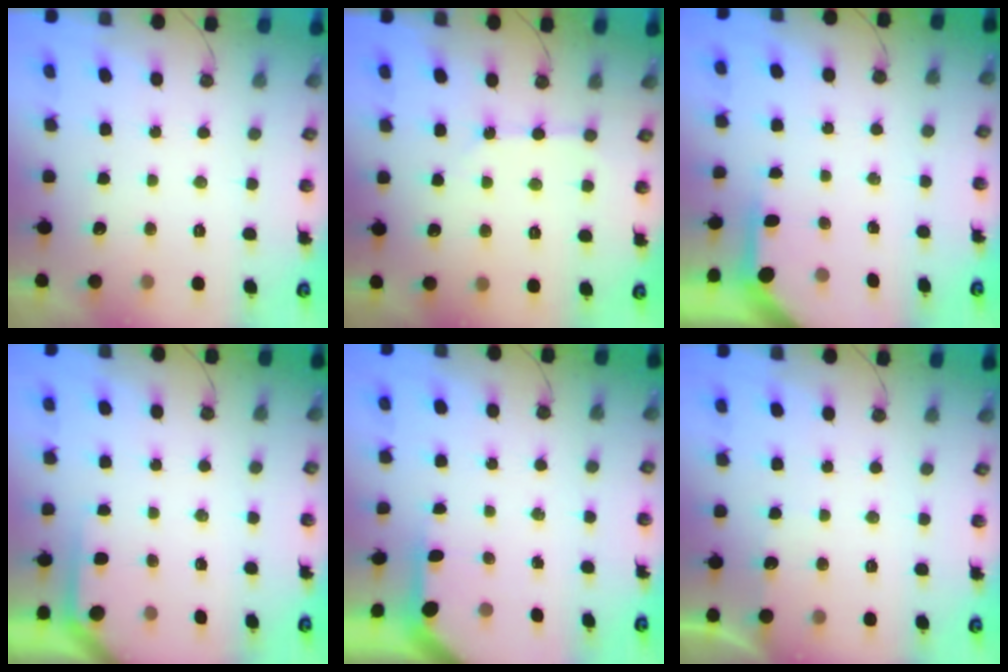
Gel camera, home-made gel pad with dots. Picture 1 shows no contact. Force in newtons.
{"total": 2.1, "press": 2.0, "slide": 0.3}
{"total": 3.5, "press": 3.5, "slide": 0.3}
{"total": 2.4, "press": 2.4, "slide": 0.2}
{"total": 3.1, "press": 3.1, "slide": 0.2}
{"total": 2.2, "press": 2.2, "slide": 0.3}